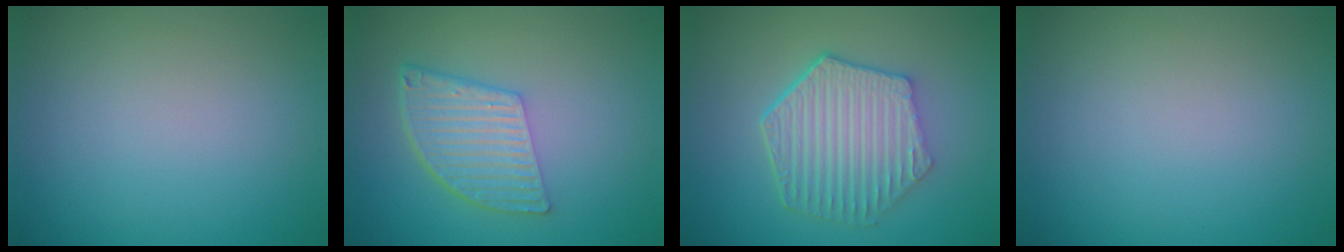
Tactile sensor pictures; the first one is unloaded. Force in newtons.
{"total": 5.2, "press": 3.7, "slide": 3.6}
{"total": 6.1, "press": 4.8, "slide": 3.8}
{"total": 0.0}